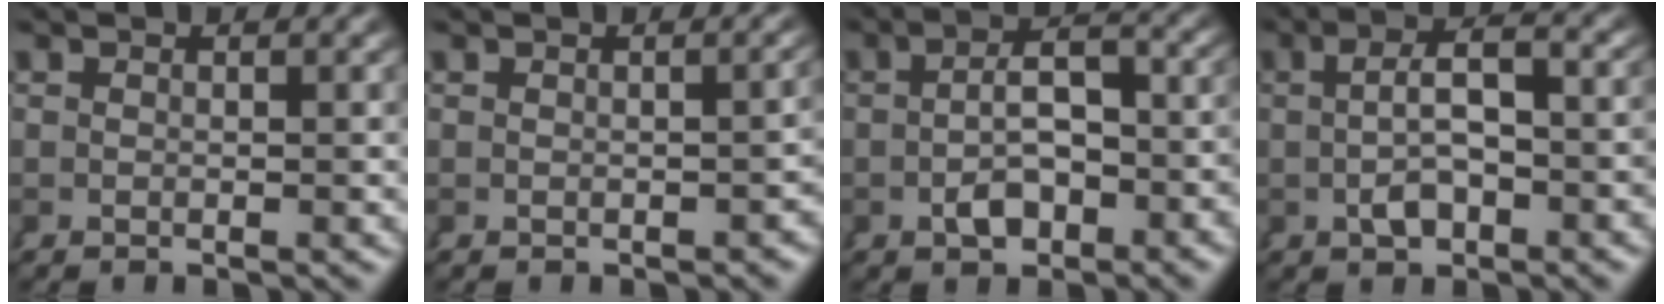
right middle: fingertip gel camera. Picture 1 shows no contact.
{"total": 1.2, "force": [-1.0, 0.4, 0.6], "torque": [-0.005, 0.000, -0.014]}
{"total": 4.3, "force": [-1.4, 1.9, 3.6], "torque": [-0.042, -0.002, -0.019]}
{"total": 4.4, "force": [-0.3, 1.7, 4.0], "torque": [-0.048, 0.004, -0.001]}